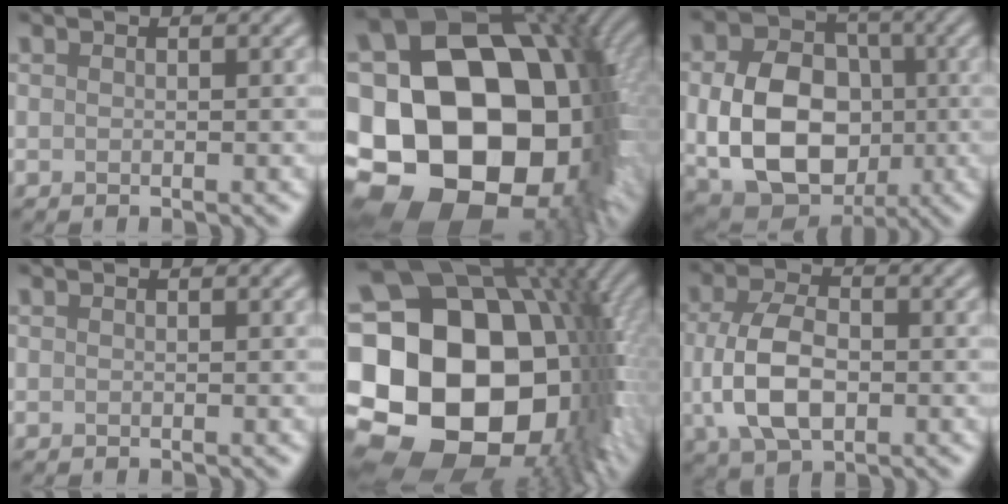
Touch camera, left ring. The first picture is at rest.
{"total": 23.6, "force": [-4.2, 17.5, 15.2], "torque": [-0.239, -0.020, -0.102]}
{"total": 10.7, "force": [-1.1, 8.1, 7.0], "torque": [-0.125, -0.009, -0.019]}
{"total": 0.0}
{"total": 24.1, "force": [-2.5, 18.3, 15.5], "torque": [-0.266, -0.024, -0.078]}
{"total": 6.3, "force": [-0.6, 3.8, 5.0], "torque": [-0.110, -0.004, -0.014]}